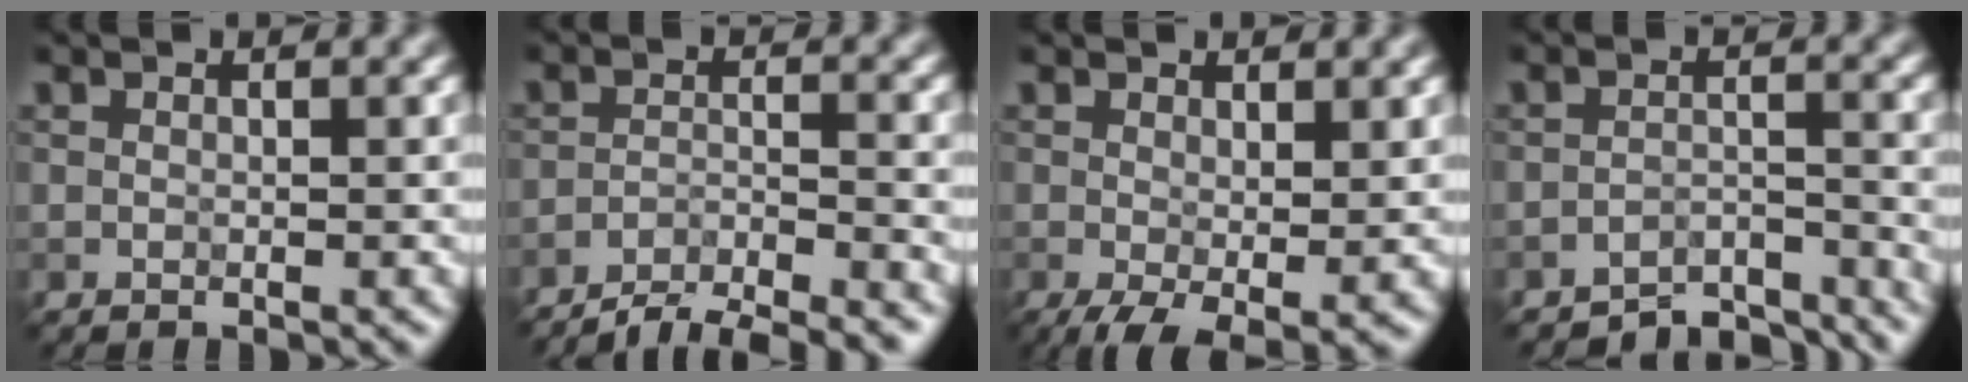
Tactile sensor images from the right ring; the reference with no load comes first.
{"total": 5.1, "force": [-4.6, 0.7, 2.0], "torque": [-0.033, -0.001, -0.084]}
{"total": 3.5, "force": [-0.8, 1.3, 3.1], "torque": [-0.061, -0.014, -0.011]}
{"total": 4.5, "force": [-4.3, 0.9, 0.9], "torque": [-0.010, 0.000, -0.070]}